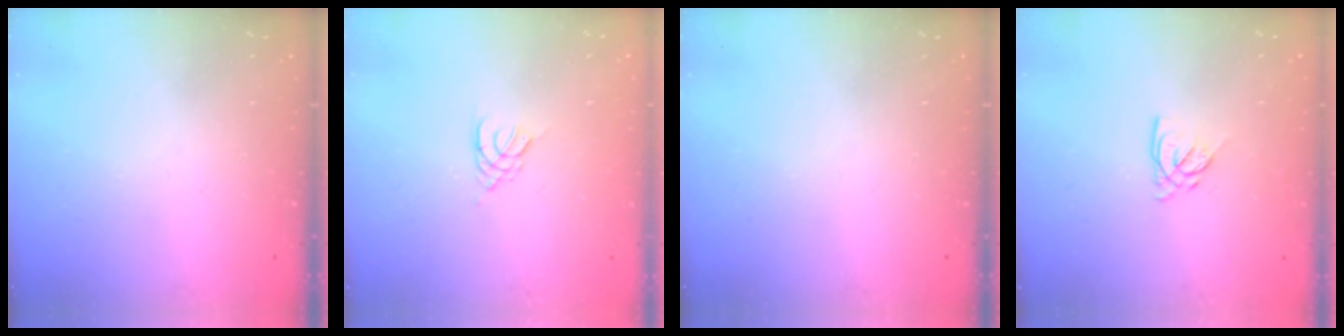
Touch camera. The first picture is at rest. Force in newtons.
{"total": 2.6, "press": 2.5, "slide": 0.5}
{"total": 0.0}
{"total": 4.2, "press": 4.2, "slide": 0.3}